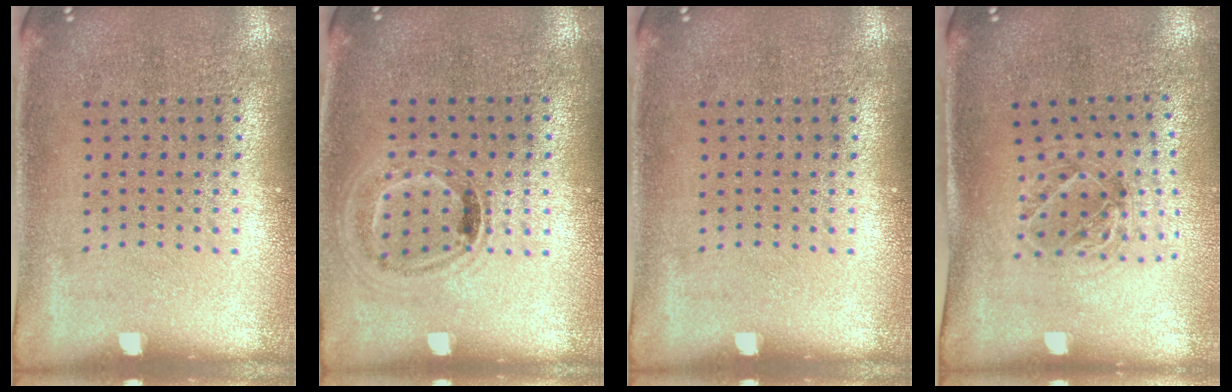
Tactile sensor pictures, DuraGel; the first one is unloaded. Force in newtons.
{"total": 1.0, "press": 0.9, "slide": 0.4}
{"total": 0.0}
{"total": 1.1, "press": 1.1, "slide": 0.3}